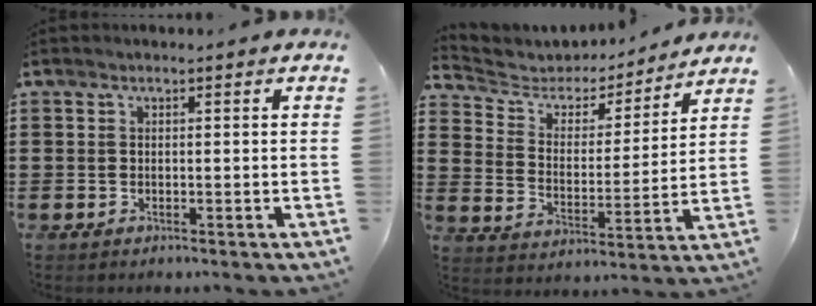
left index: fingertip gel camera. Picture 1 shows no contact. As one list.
[{"total": 4.5, "force": [3.9, 2.1, 0.6], "torque": [-0.043, -0.026, 0.060]}]